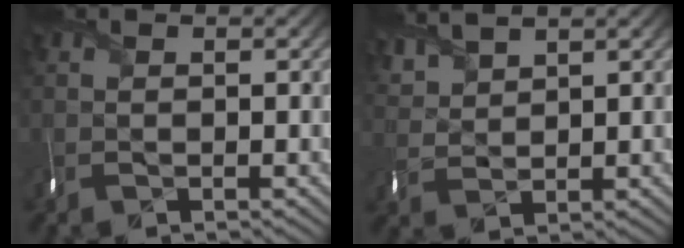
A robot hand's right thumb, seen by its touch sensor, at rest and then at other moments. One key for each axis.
{"total": 3.6, "fx": 3.6, "fy": 0.2, "fz": -0.1, "tx": -0.028, "ty": 0.011, "tz": 0.072}